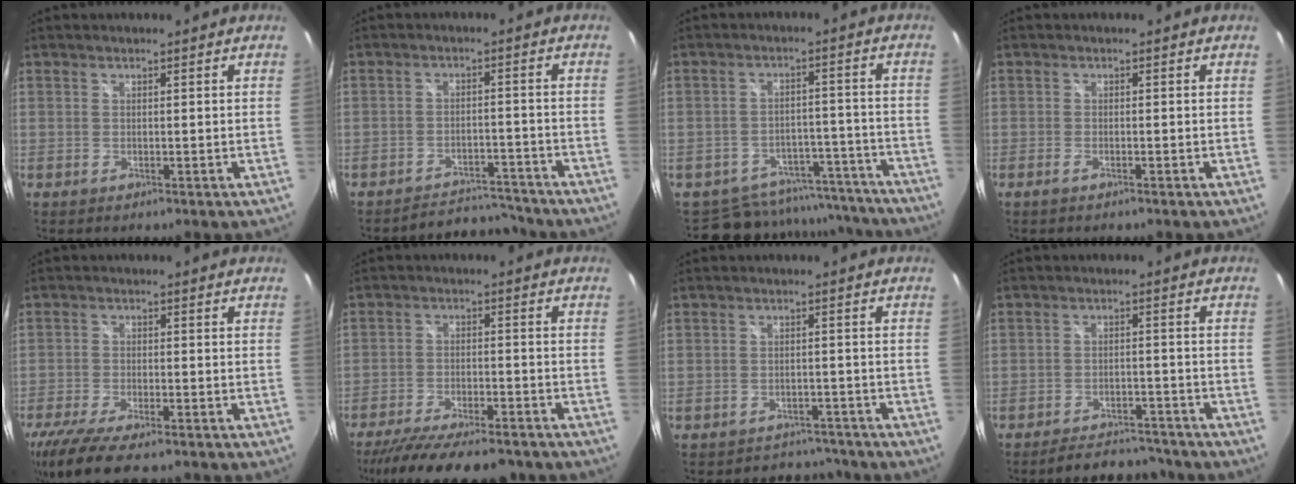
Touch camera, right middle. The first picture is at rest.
{"total": 8.2, "force": [-8.1, 1.4, 0.7], "torque": [-0.026, 0.009, -0.113]}
{"total": 15.7, "force": [-13.5, 7.2, 3.6], "torque": [-0.083, 0.035, -0.164]}
{"total": 1.1, "force": [-0.8, 0.0, 0.7], "torque": [-0.018, -0.001, -0.018]}
{"total": 10.9, "force": [-8.3, 2.3, 6.6], "torque": [-0.157, -0.042, -0.151]}
{"total": 17.0, "force": [-14.2, 3.8, 8.5], "torque": [-0.172, -0.037, -0.217]}
{"total": 5.7, "force": [-5.2, 2.3, 0.0], "torque": [-0.002, 0.017, -0.071]}
{"total": 9.1, "force": [-8.4, 2.4, 2.3], "torque": [-0.061, 0.008, -0.114]}